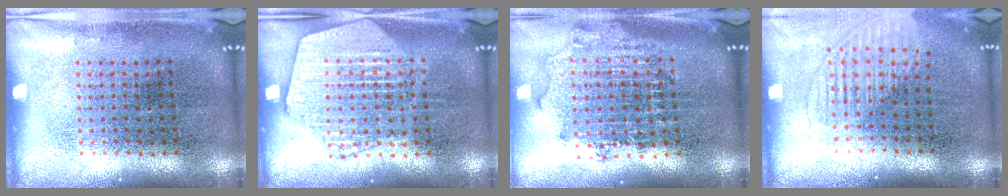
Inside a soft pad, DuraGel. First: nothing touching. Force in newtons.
{"total": 2.0, "press": 2.0, "slide": 0.2}
{"total": 1.8, "press": 1.4, "slide": 1.1}
{"total": 1.5, "press": 1.3, "slide": 0.8}